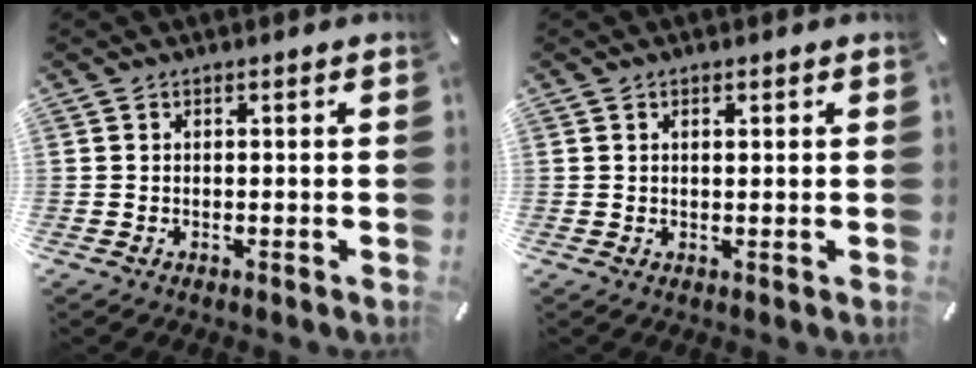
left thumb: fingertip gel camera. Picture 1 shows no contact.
{"total": 1.2, "force": [0.5, 0.6, 0.9], "torque": [-0.011, 0.001, 0.006]}